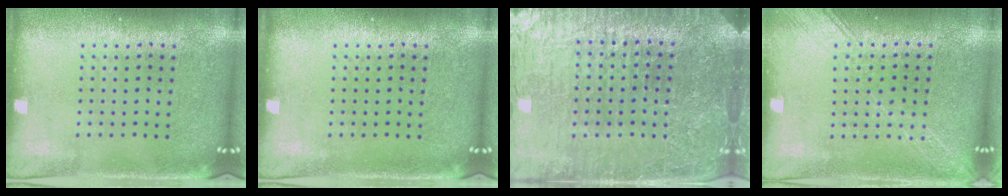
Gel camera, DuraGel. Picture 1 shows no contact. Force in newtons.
{"total": 0.0}
{"total": 5.4, "press": 4.9, "slide": 2.3}
{"total": 1.8, "press": 1.7, "slide": 0.2}